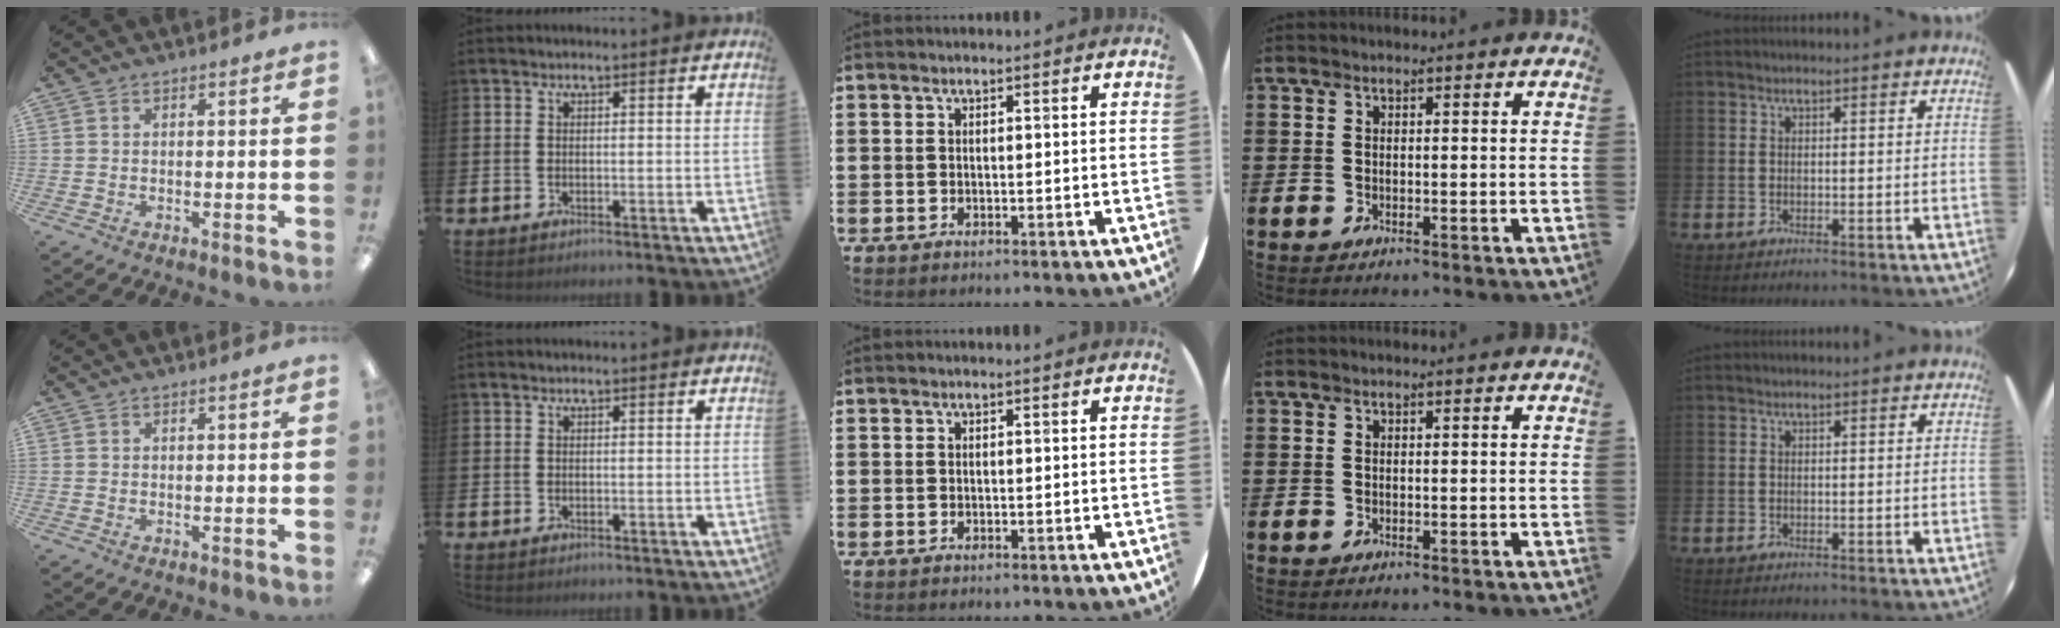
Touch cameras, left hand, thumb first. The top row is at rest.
{}